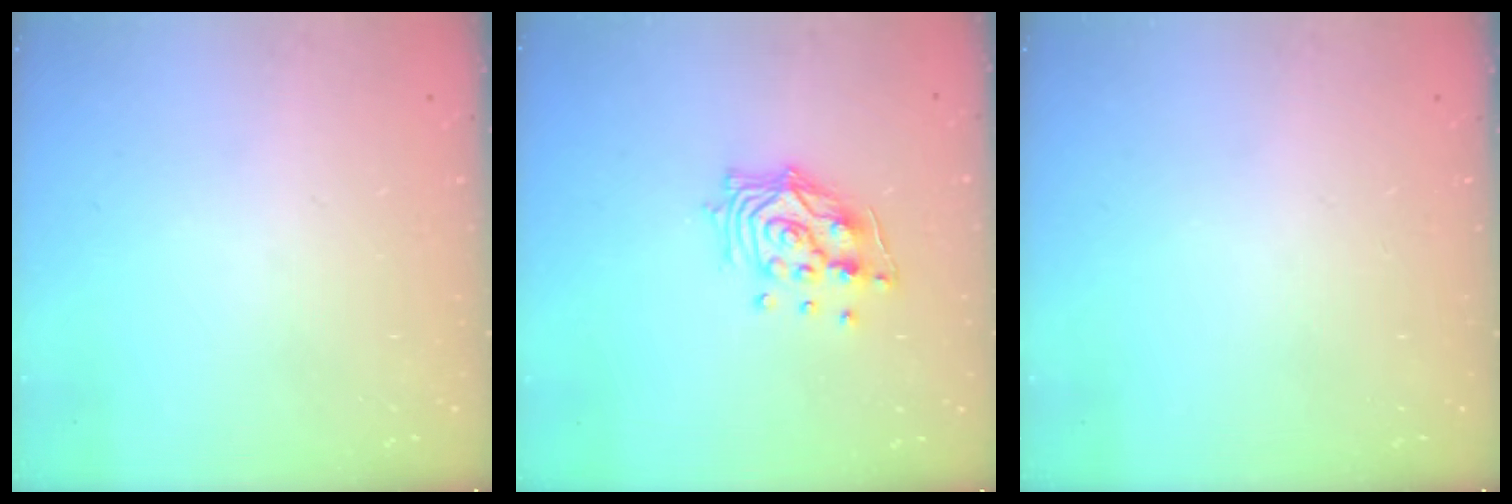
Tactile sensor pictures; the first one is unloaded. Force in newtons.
{"total": 11.8, "press": 11.7, "slide": 1.4}
{"total": 0.0}